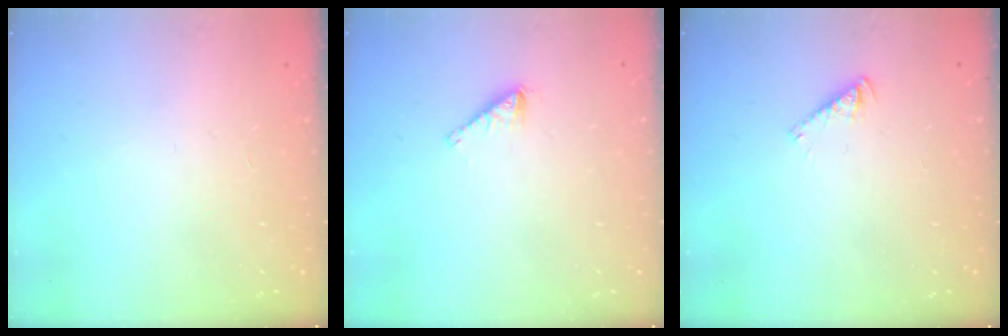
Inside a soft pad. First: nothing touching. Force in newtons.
{"total": 1.7, "press": 1.7, "slide": 0.2}
{"total": 2.5, "press": 2.5, "slide": 0.0}